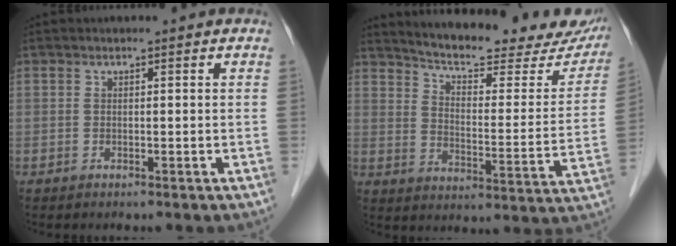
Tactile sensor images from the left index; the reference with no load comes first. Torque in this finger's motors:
{"motor_torque": [0.63, -0.74, 0.27, 0.05]}